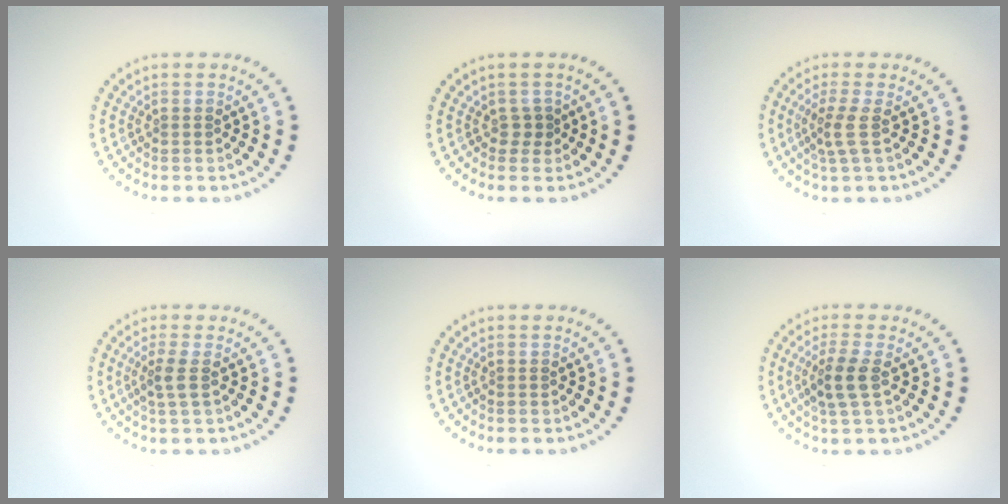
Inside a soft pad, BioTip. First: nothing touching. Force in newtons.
{"total": 1.0, "press": 0.8, "slide": 0.5}
{"total": 2.2, "press": 1.6, "slide": 1.5}
{"total": 1.8, "press": 1.3, "slide": 1.1}
{"total": 0.0}
{"total": 2.8, "press": 2.5, "slide": 1.1}